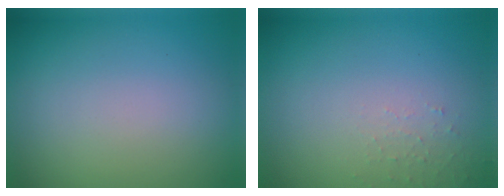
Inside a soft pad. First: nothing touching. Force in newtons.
{"total": 1.1, "press": 1.0, "slide": 0.2}